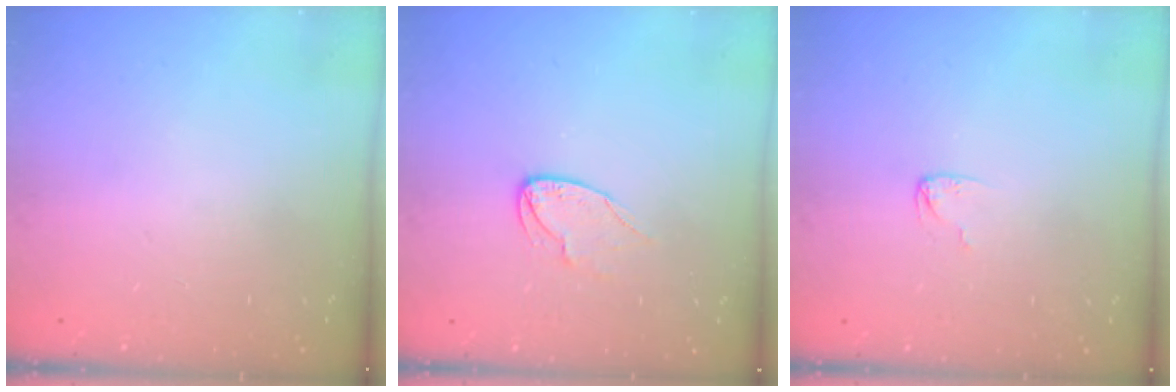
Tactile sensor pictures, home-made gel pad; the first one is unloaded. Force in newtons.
{"total": 6.0, "press": 6.0, "slide": 0.5}
{"total": 3.3, "press": 3.2, "slide": 0.3}